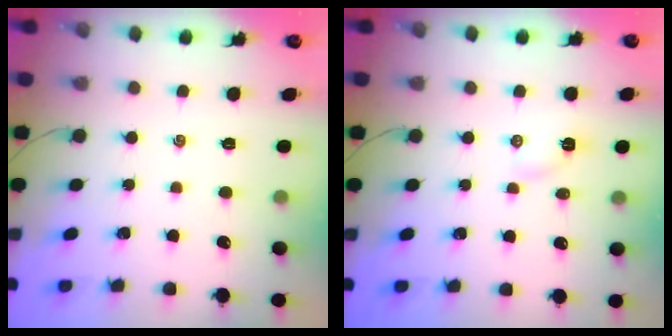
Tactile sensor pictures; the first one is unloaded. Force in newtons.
{"total": 2.9, "press": 2.7, "slide": 1.0}